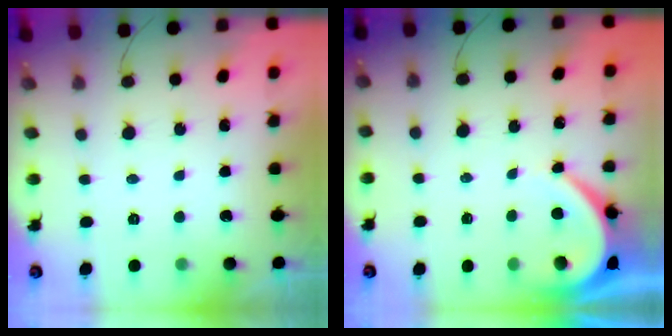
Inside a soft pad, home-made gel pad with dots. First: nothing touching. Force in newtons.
{"total": 5.9, "press": 5.9, "slide": 0.7}